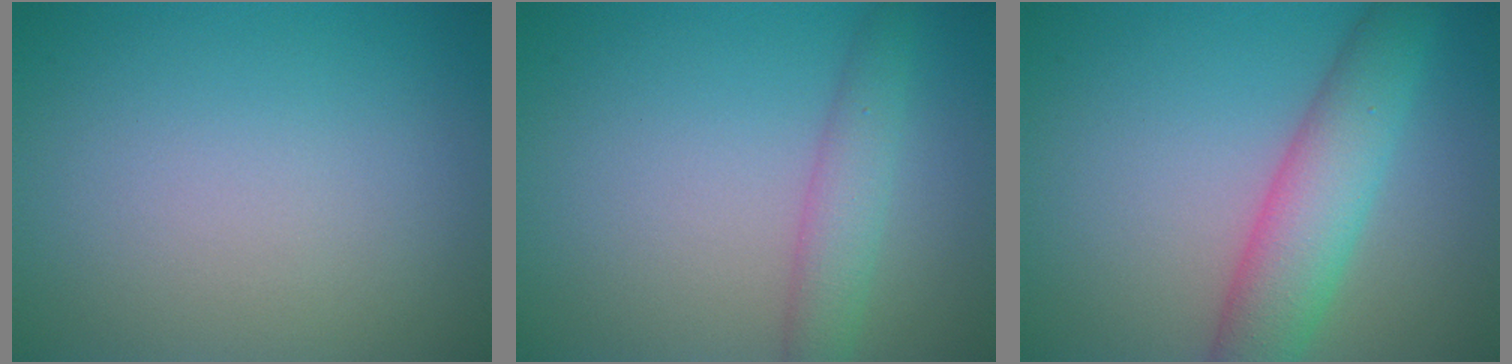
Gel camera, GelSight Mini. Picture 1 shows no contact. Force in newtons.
{"total": 2.8, "press": 2.8, "slide": 0.1}
{"total": 5.6, "press": 5.6, "slide": 0.2}